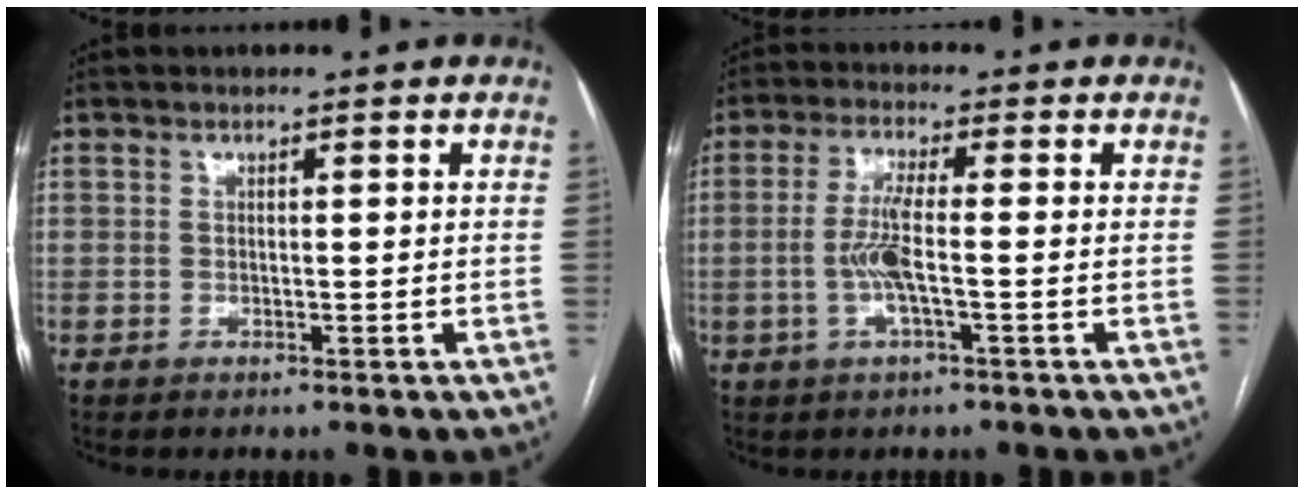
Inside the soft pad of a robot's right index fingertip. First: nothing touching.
{"total": 5.4, "force": [-0.9, 0.2, 5.3], "torque": [-0.116, -0.001, -0.018]}